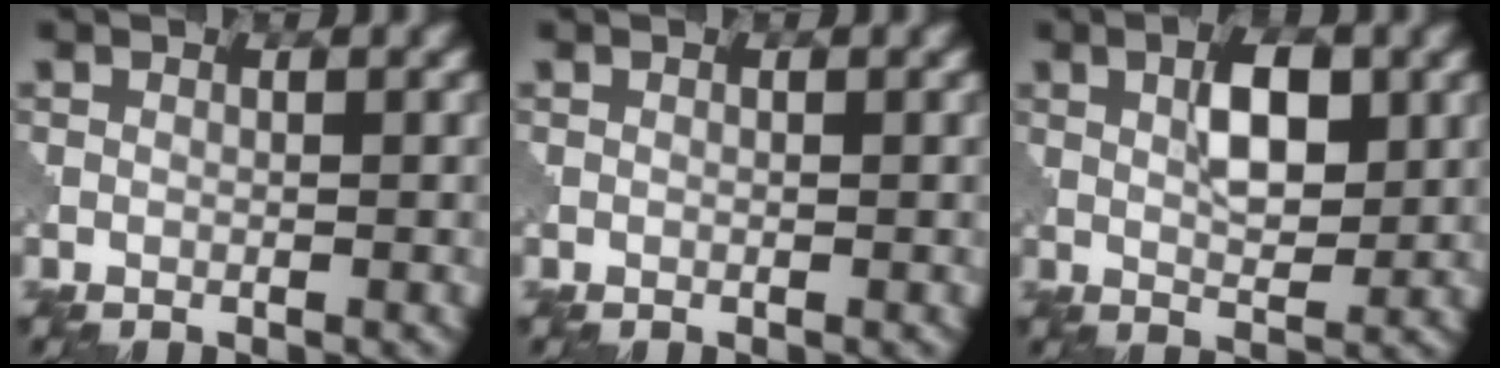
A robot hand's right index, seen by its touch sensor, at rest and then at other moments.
{"total": 0.0}
{"total": 4.3, "force": [1.5, 1.8, 3.6], "torque": [-0.063, 0.002, 0.028]}